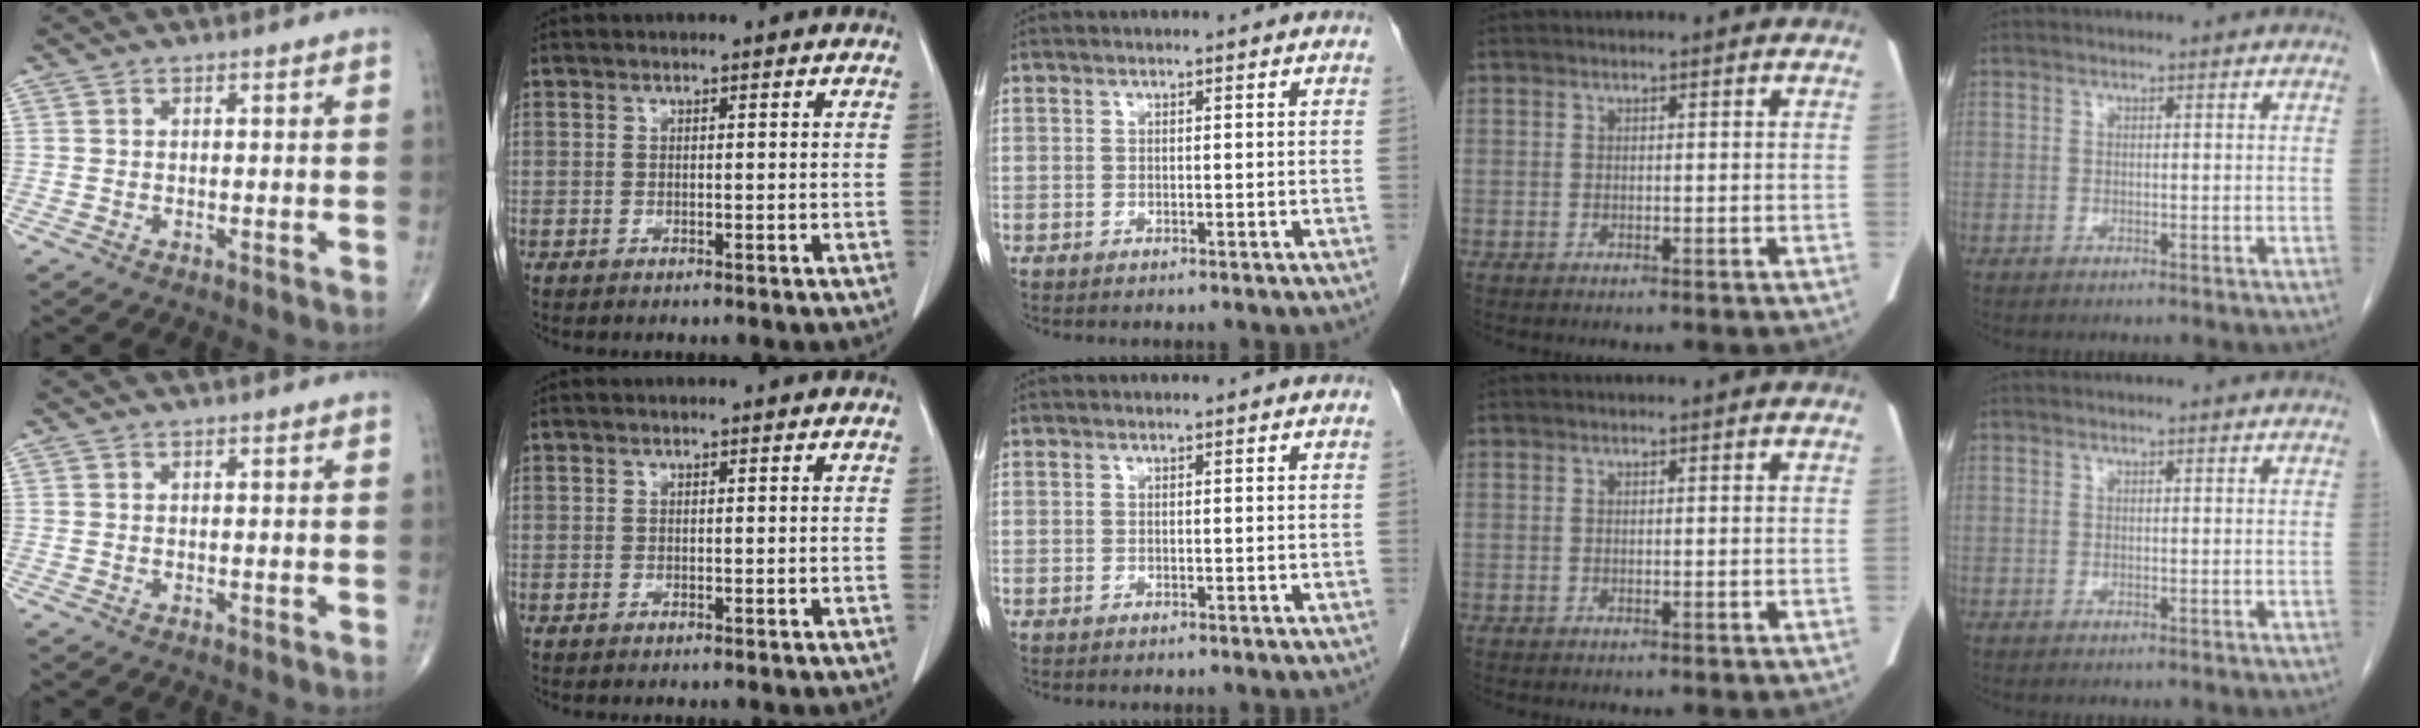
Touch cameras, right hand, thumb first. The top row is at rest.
{}